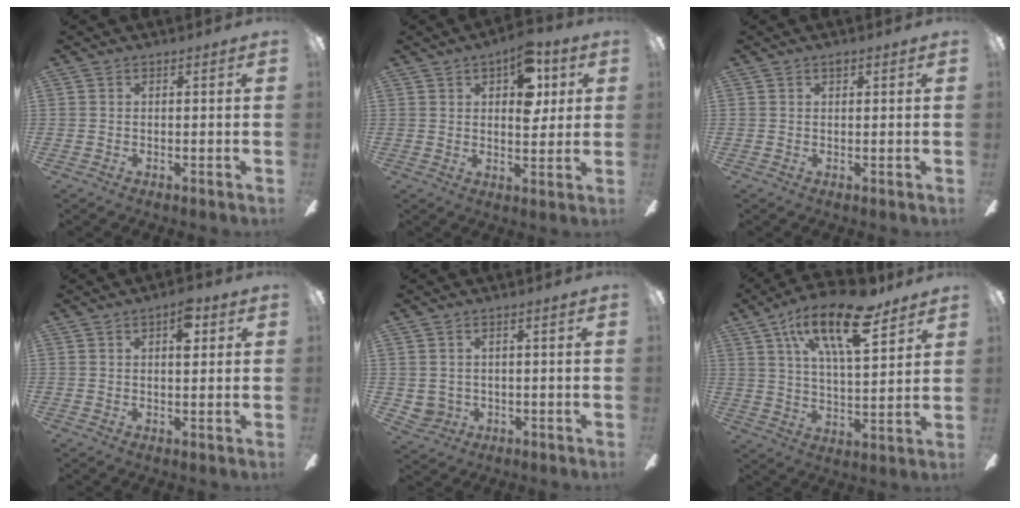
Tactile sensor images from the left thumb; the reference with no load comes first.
{"total": 11.9, "force": [5.1, 6.2, 8.8], "torque": [-0.116, -0.005, 0.086]}
{"total": 1.2, "force": [0.7, 0.6, 0.7], "torque": [0.000, -0.004, 0.010]}
{"total": 5.4, "force": [2.7, 2.3, 4.1], "torque": [-0.047, -0.008, 0.036]}
{"total": 3.1, "force": [0.8, 2.9, 0.3], "torque": [-0.015, 0.004, 0.017]}
{"total": 20.0, "force": [12.1, 7.7, 14.0], "torque": [-0.229, -0.052, 0.197]}